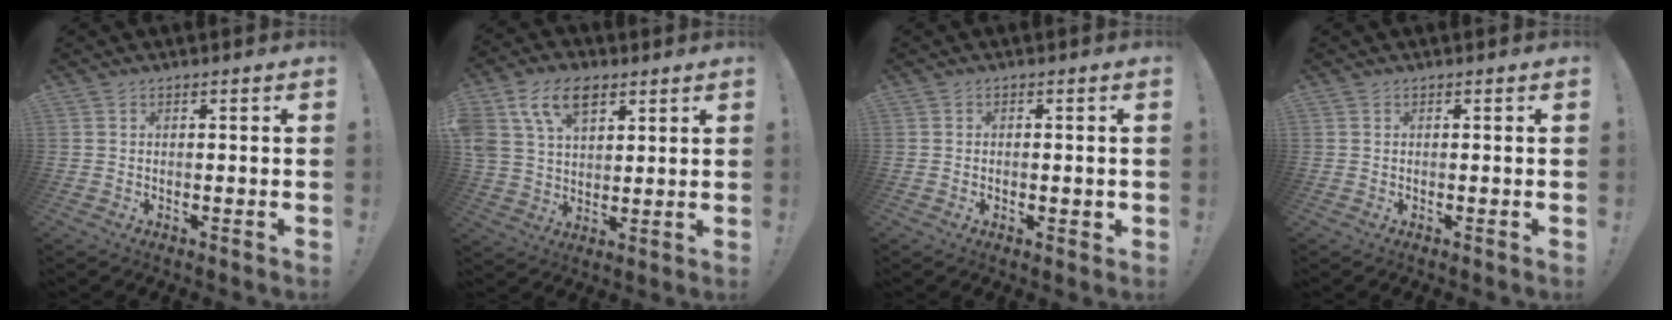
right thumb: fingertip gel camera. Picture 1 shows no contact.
{"total": 13.7, "force": [7.2, 8.8, 7.7], "torque": [-0.149, -0.020, 0.138]}
{"total": 1.7, "force": [-0.3, 1.0, 1.4], "torque": [-0.020, 0.002, -0.004]}
{"total": 0.0}